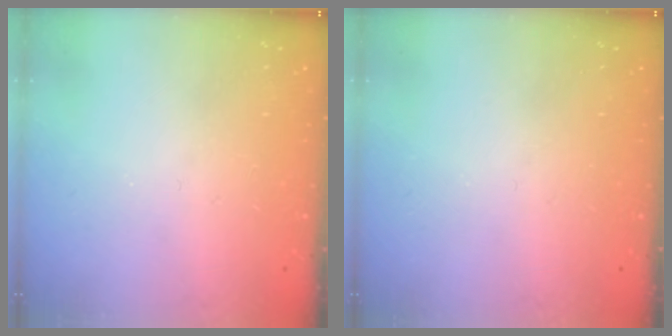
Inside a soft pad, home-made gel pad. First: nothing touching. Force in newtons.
{"total": 0.0}